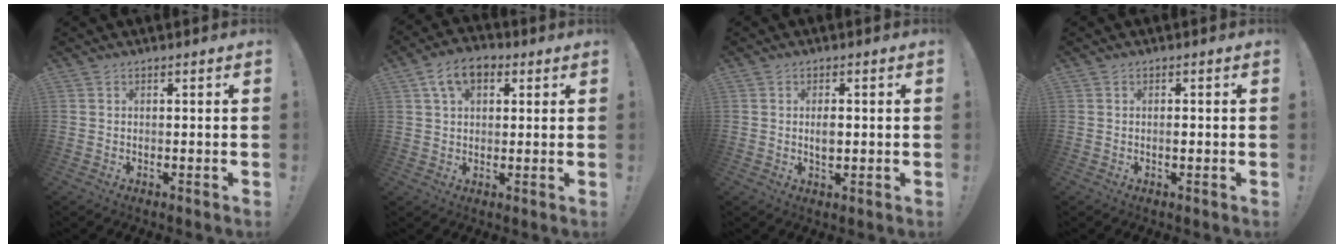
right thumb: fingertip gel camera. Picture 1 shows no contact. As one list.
[{"total": 8.9, "force": [3.7, 5.5, 5.9], "torque": [-0.097, 0.006, 0.072]}, {"total": 3.0, "force": [0.0, 1.7, 2.5], "torque": [-0.032, -0.009, -0.007]}, {"total": 0.9, "force": [-0.4, 0.4, 0.7], "torque": [-0.006, -0.002, -0.009]}]